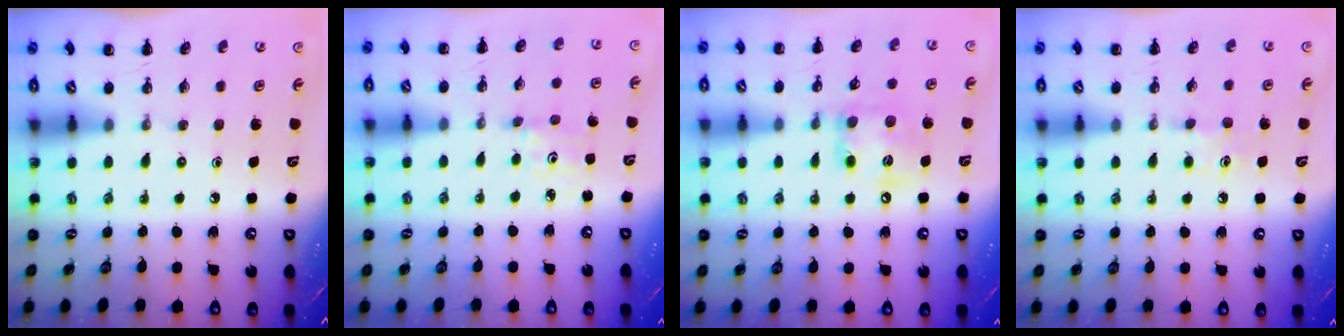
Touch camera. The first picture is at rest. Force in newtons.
{"total": 2.7, "press": 2.6, "slide": 0.8}
{"total": 12.3, "press": 12.2, "slide": 1.9}
{"total": 4.8, "press": 4.6, "slide": 1.5}